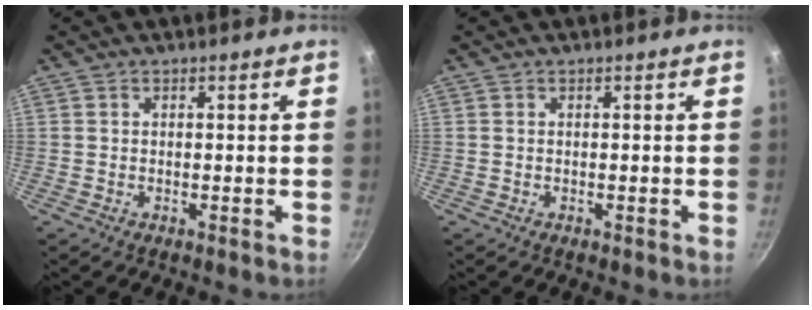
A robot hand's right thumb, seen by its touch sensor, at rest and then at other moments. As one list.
[{"total": 0.0}]